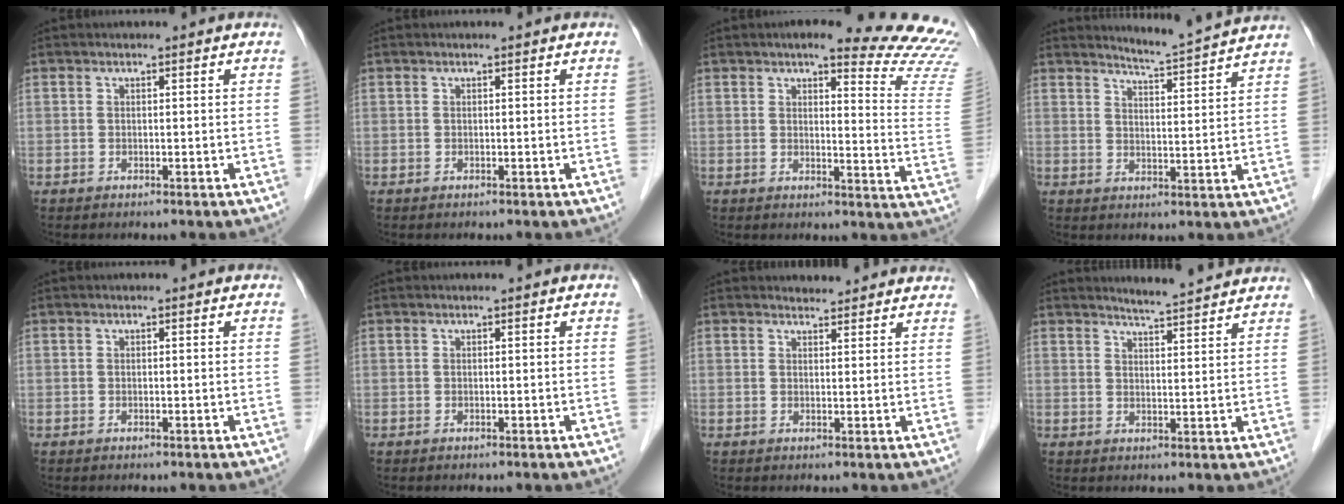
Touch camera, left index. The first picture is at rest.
{"total": 0.0}
{"total": 18.1, "force": [15.9, 2.3, 8.4], "torque": [-0.083, -0.075, 0.157]}
{"total": 7.0, "force": [6.7, -1.6, 0.8], "torque": [-0.030, -0.015, 0.097]}
{"total": 0.0}
{"total": 0.0}
{"total": 4.5, "force": [4.3, 1.3, 0.4], "torque": [0.003, 0.008, 0.044]}
{"total": 6.8, "force": [6.6, -0.3, 1.8], "torque": [-0.038, 0.004, 0.086]}